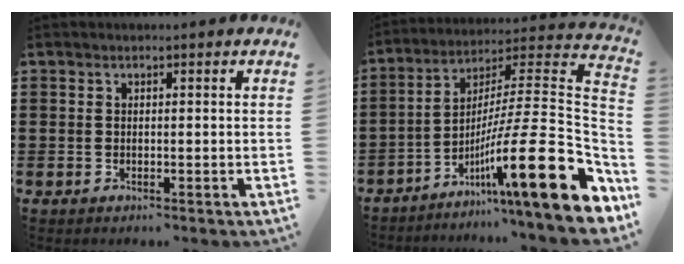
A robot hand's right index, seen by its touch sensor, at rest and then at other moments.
{"total": 19.3, "force": [-7.7, 2.7, 17.5], "torque": [-0.286, -0.015, -0.134]}